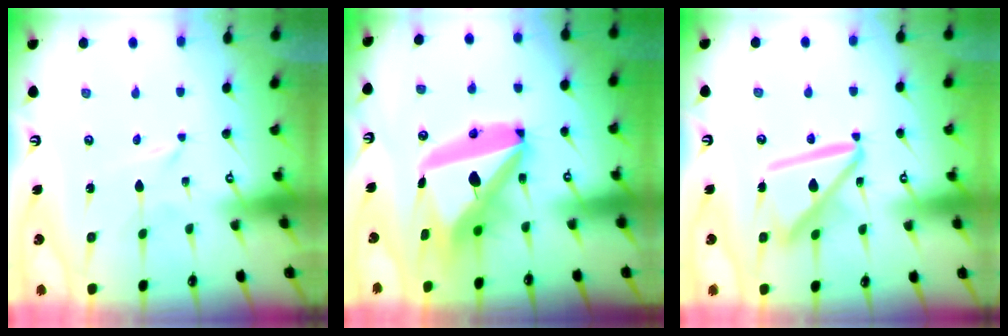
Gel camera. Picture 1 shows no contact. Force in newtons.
{"total": 21.8, "press": 21.7, "slide": 2.5}
{"total": 17.6, "press": 17.4, "slide": 2.0}